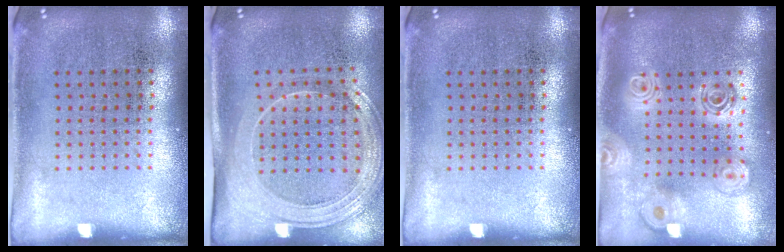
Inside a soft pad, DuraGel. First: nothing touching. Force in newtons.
{"total": 2.2, "press": 1.8, "slide": 1.1}
{"total": 0.0}
{"total": 2.1, "press": 1.7, "slide": 1.2}